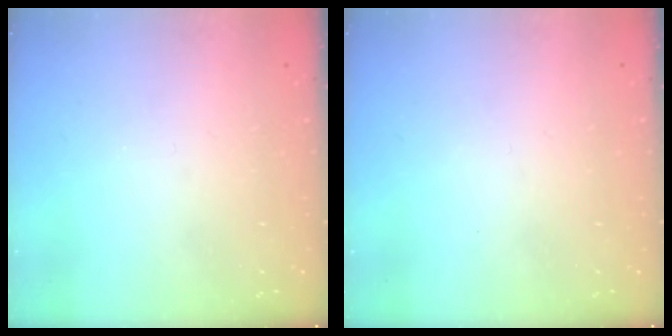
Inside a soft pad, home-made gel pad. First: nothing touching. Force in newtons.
{"total": 0.0}